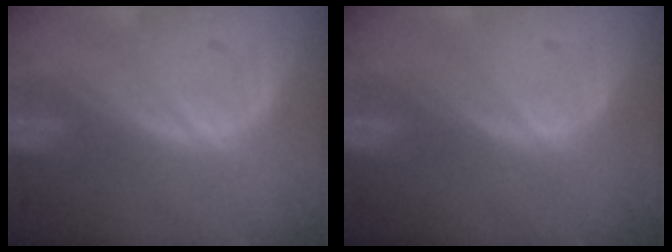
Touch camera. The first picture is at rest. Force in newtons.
{"total": 0.0}